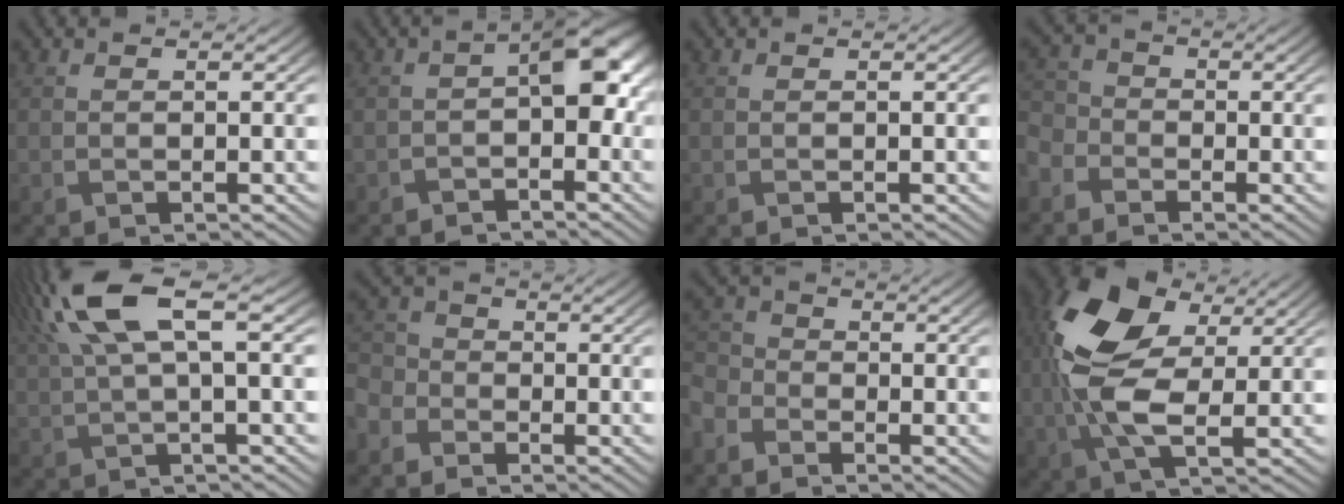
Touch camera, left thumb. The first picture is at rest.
{"total": 5.8, "force": [-1.1, 3.0, 4.8], "torque": [-0.071, 0.001, -0.021]}
{"total": 0.0}
{"total": 4.2, "force": [-2.7, 2.9, 1.3], "torque": [-0.051, -0.003, -0.071]}
{"total": 10.4, "force": [4.0, 2.9, 9.2], "torque": [-0.204, 0.031, 0.078]}
{"total": 4.4, "force": [-2.5, 3.3, 1.4], "torque": [-0.057, -0.004, -0.061]}
{"total": 4.7, "force": [-3.2, 3.0, 1.6], "torque": [-0.055, -0.005, -0.082]}
{"total": 13.5, "force": [2.8, 7.8, 10.7], "torque": [-0.239, 0.011, 0.047]}